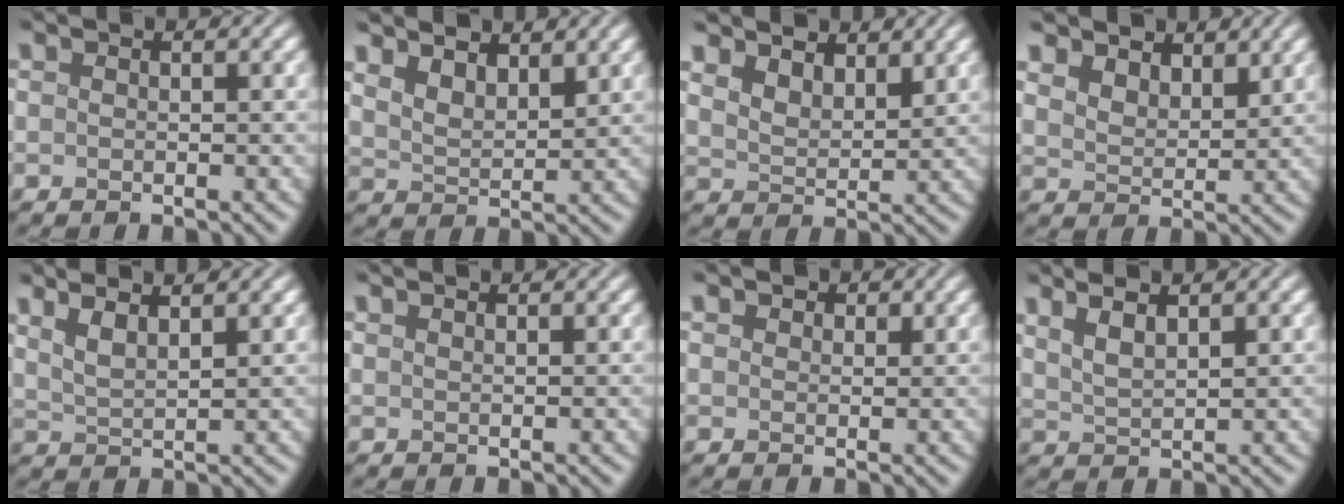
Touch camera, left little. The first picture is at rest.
{"total": 3.9, "force": [3.0, 1.6, 2.0], "torque": [-0.042, 0.008, 0.050]}
{"total": 4.0, "force": [3.3, 1.7, 1.5], "torque": [-0.041, 0.005, 0.053]}
{"total": 4.6, "force": [3.8, 2.1, 1.5], "torque": [-0.047, 0.000, 0.064]}
{"total": 2.6, "force": [1.6, 0.6, 1.9], "torque": [-0.043, 0.006, 0.035]}
{"total": 0.8, "force": [0.8, 0.2, 0.1], "torque": [0.002, 0.002, 0.005]}
{"total": 2.2, "force": [1.6, 1.4, 0.6], "torque": [-0.021, 0.010, 0.015]}
{"total": 2.2, "force": [1.3, 0.5, 1.7], "torque": [-0.042, 0.002, 0.034]}